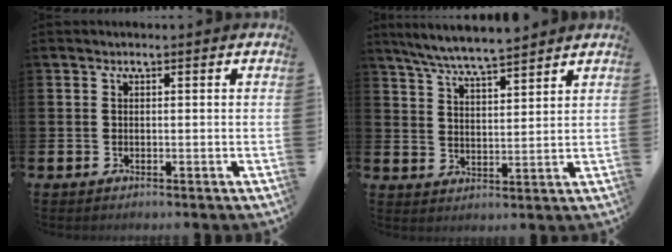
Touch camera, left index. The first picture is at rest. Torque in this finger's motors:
{"motor_torque": [0.00, -0.50, 0.79, 0.18]}